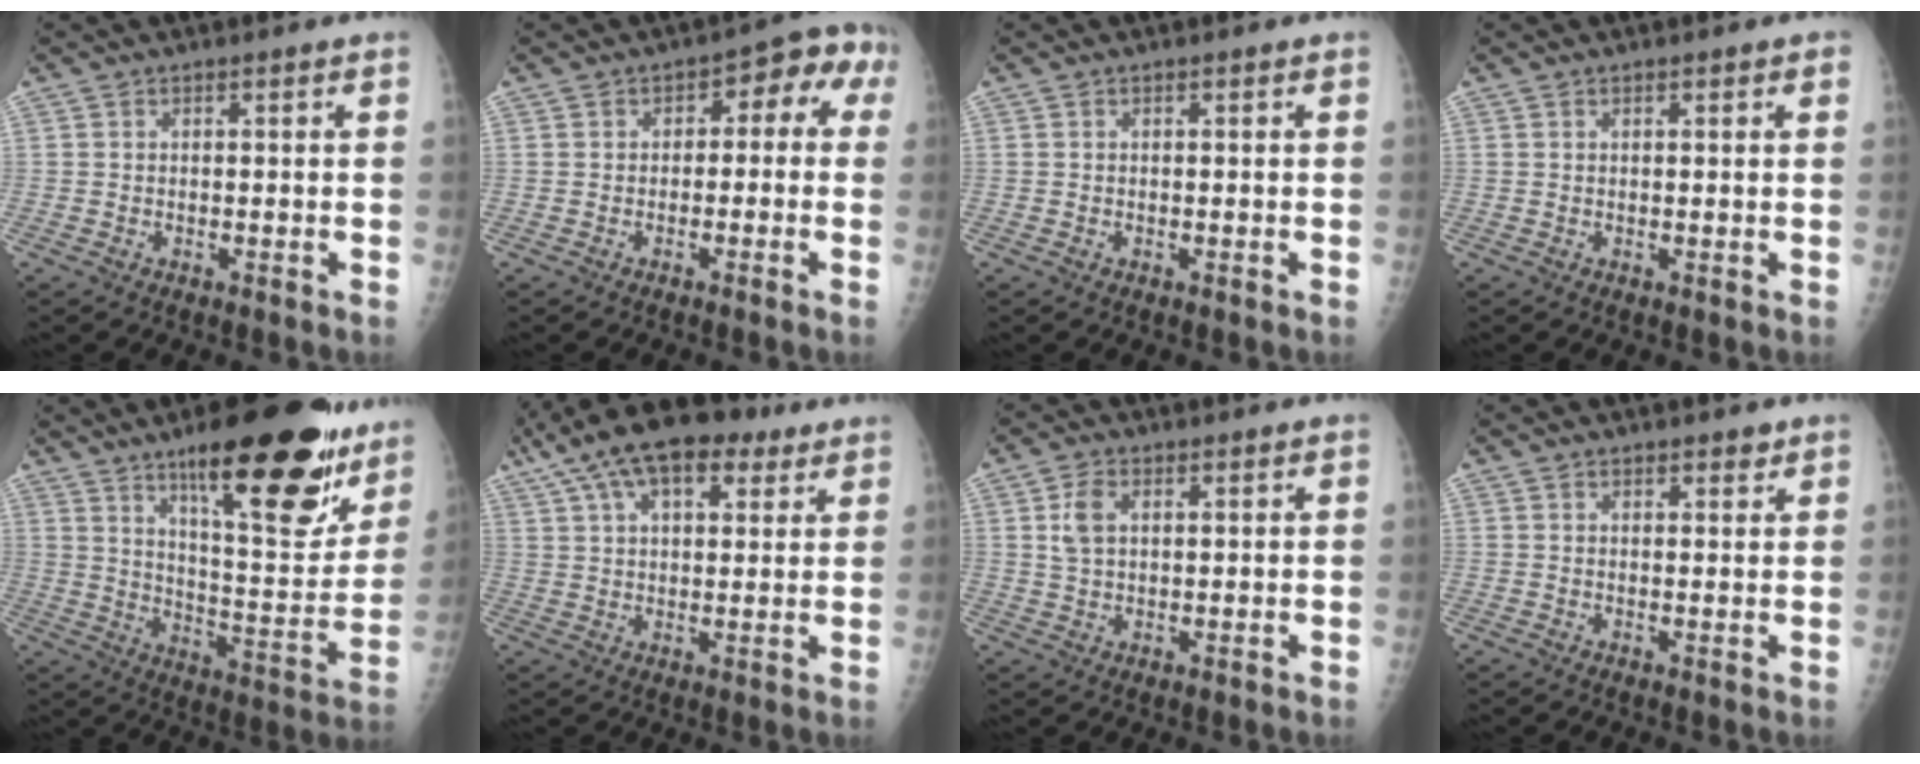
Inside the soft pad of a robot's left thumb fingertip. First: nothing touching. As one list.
[{"total": 6.1, "force": [-0.4, 4.3, 4.2], "torque": [-0.013, 0.039, -0.017]}, {"total": 0.0}, {"total": 1.3, "force": [0.6, 0.4, 1.0], "torque": [-0.011, 0.002, 0.005]}, {"total": 25.6, "force": [15.8, 7.3, 18.8], "torque": [-0.224, -0.073, 0.240]}, {"total": 18.4, "force": [10.5, 9.0, 12.2], "torque": [-0.205, 0.021, 0.174]}, {"total": 4.6, "force": [1.5, 2.9, 3.3], "torque": [-0.059, 0.000, 0.030]}, {"total": 2.2, "force": [1.6, 1.0, 1.1], "torque": [-0.002, -0.008, 0.020]}]